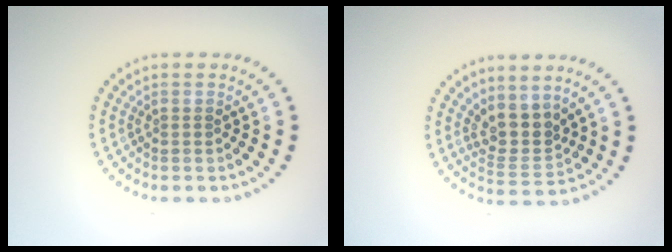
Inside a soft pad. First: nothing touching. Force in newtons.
{"total": 3.2, "press": 2.6, "slide": 2.0}